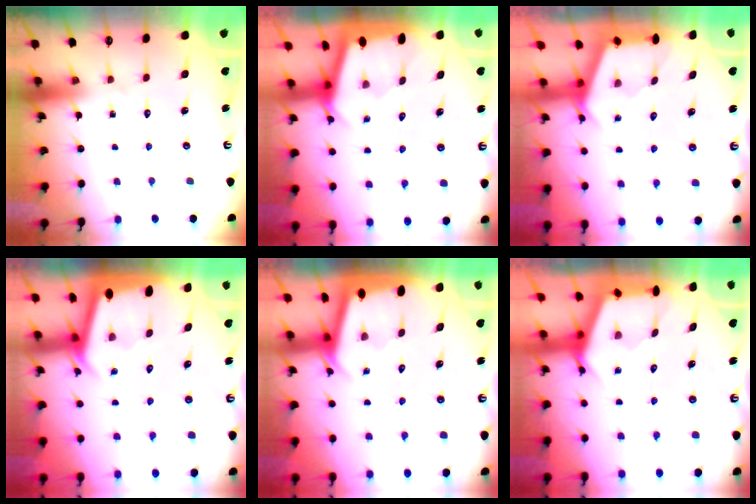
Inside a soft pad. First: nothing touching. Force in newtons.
{"total": 2.4, "press": 2.4, "slide": 0.2}
{"total": 2.6, "press": 2.6, "slide": 0.3}
{"total": 2.1, "press": 2.1, "slide": 0.2}
{"total": 2.3, "press": 2.3, "slide": 0.1}
{"total": 2.5, "press": 2.5, "slide": 0.3}